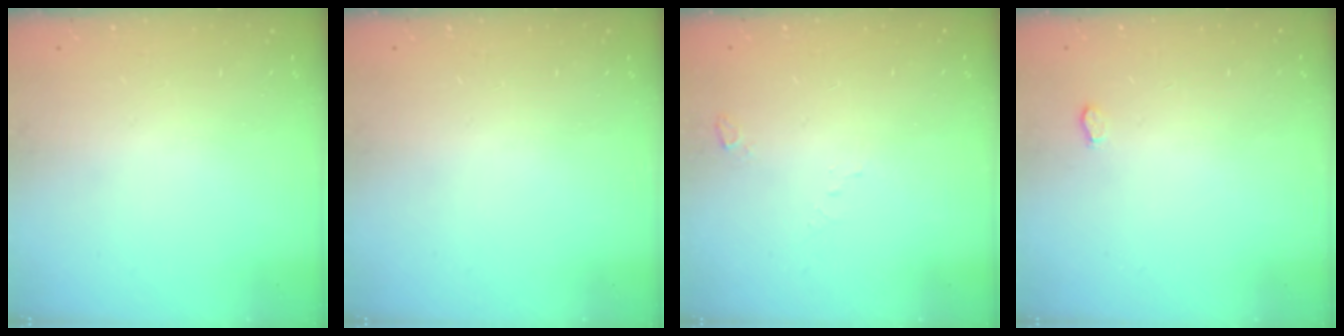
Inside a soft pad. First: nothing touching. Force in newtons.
{"total": 0.0}
{"total": 3.0, "press": 2.1, "slide": 2.1}
{"total": 2.6, "press": 2.5, "slide": 0.4}